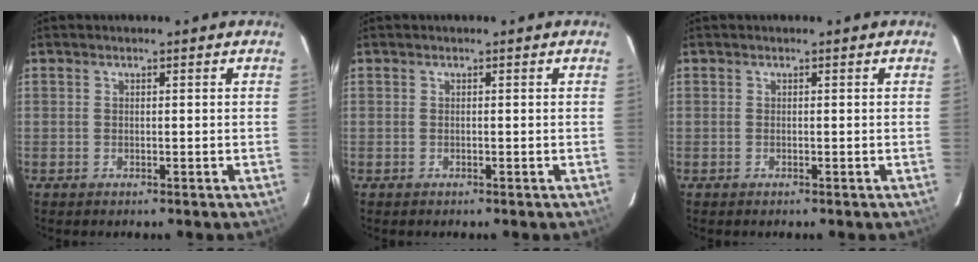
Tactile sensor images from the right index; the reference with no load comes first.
{"total": 0.0}
{"total": 0.0}